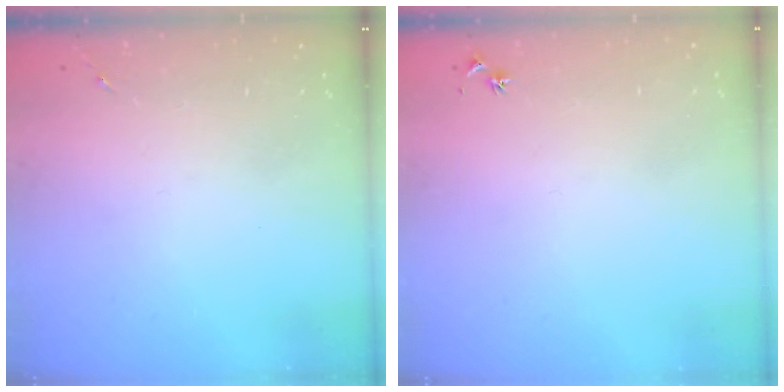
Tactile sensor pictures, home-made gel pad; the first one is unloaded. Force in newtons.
{"total": 3.0, "press": 2.9, "slide": 0.3}